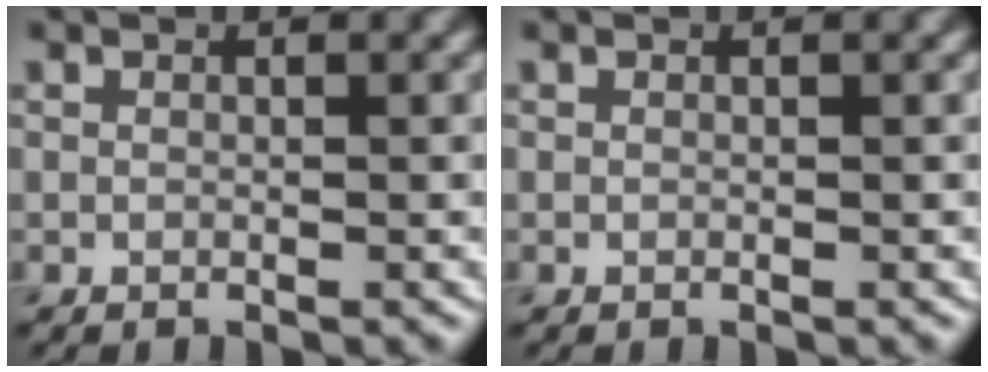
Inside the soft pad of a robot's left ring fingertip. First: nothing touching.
{"total": 0.0}